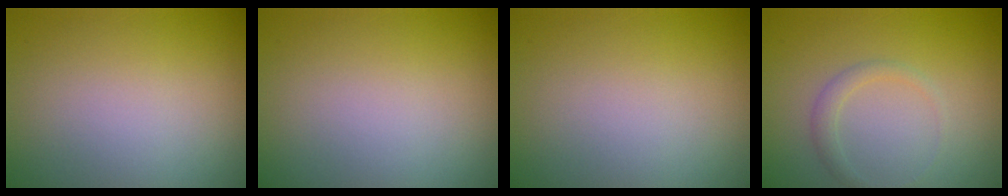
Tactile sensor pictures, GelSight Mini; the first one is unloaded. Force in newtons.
{"total": 0.0}
{"total": 0.0}
{"total": 1.2, "press": 1.2, "slide": 0.0}